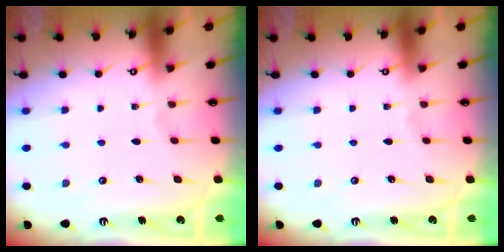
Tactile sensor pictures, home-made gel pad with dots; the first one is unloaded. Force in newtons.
{"total": 0.0}